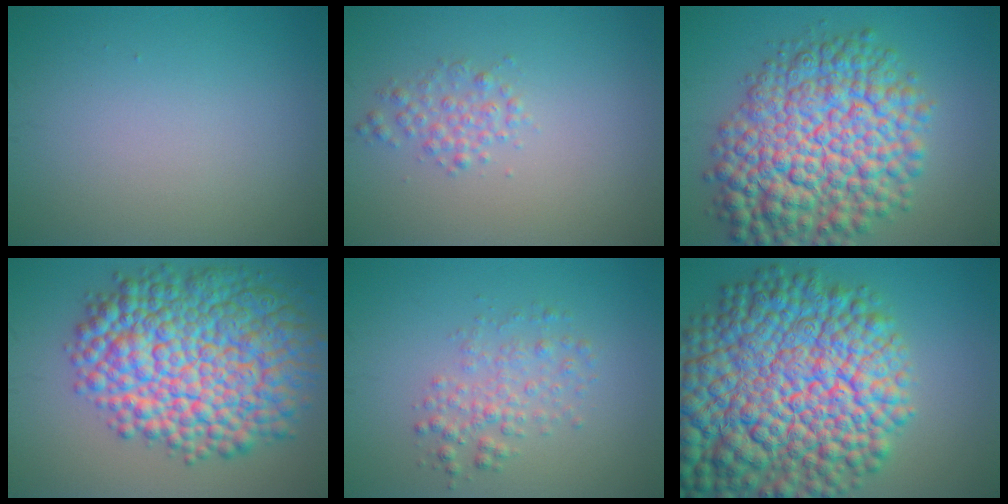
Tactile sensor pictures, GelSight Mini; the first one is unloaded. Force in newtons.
{"total": 1.8, "press": 1.8, "slide": 0.0}
{"total": 12.8, "press": 12.8, "slide": 0.3}
{"total": 14.4, "press": 14.4, "slide": 0.3}
{"total": 2.6, "press": 2.6, "slide": 0.1}
{"total": 18.6, "press": 18.6, "slide": 0.6}